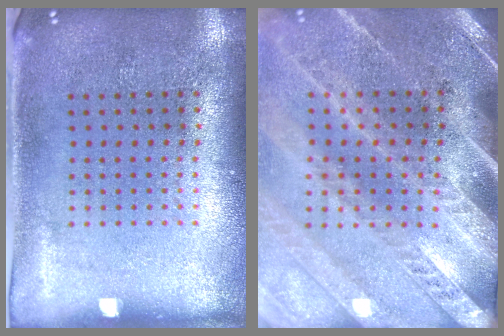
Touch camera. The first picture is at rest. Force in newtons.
{"total": 3.4, "press": 2.9, "slide": 1.7}